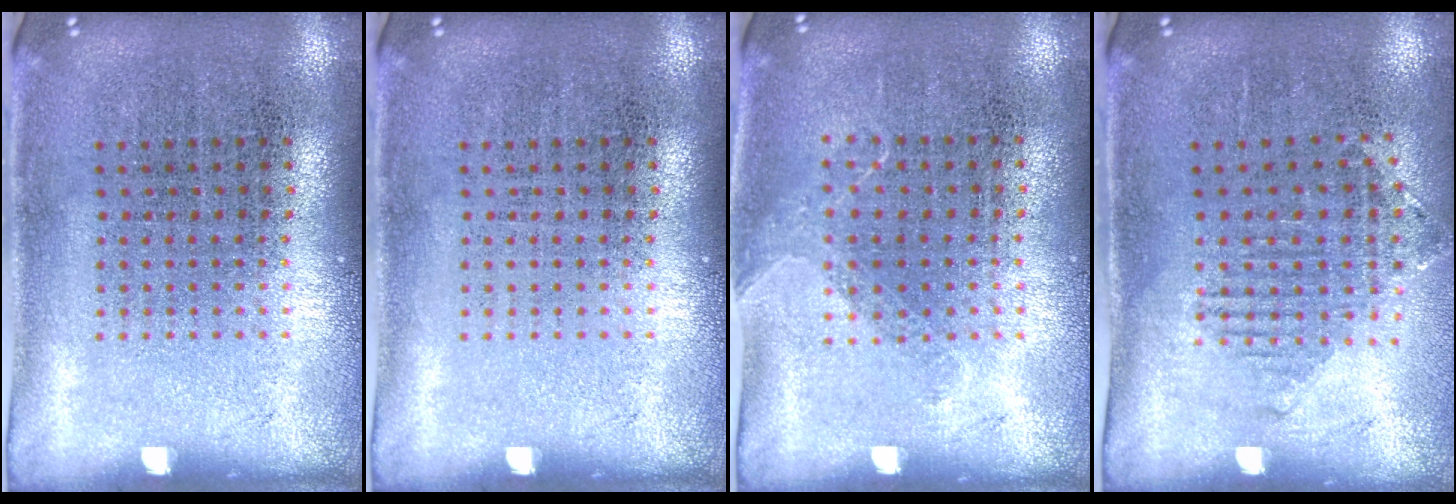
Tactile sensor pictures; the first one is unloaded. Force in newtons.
{"total": 0.0}
{"total": 1.0, "press": 0.8, "slide": 0.6}
{"total": 1.1, "press": 0.9, "slide": 0.5}